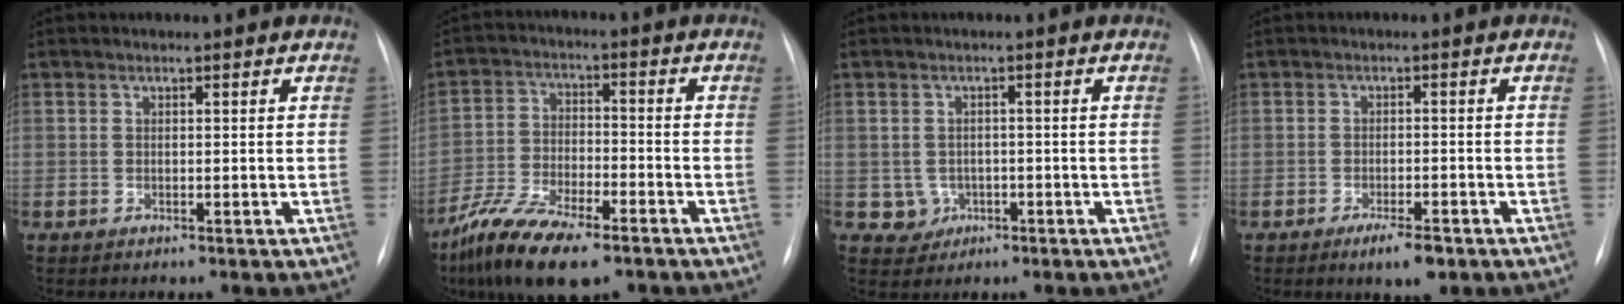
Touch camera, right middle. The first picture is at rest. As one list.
[{"total": 12.8, "force": [-8.8, 3.9, 8.3], "torque": [-0.160, -0.018, -0.161]}, {"total": 2.9, "force": [-0.8, 2.7, 0.4], "torque": [0.000, 0.007, -0.005]}, {"total": 4.1, "force": [-2.7, 1.0, 3.0], "torque": [-0.050, -0.004, -0.038]}]